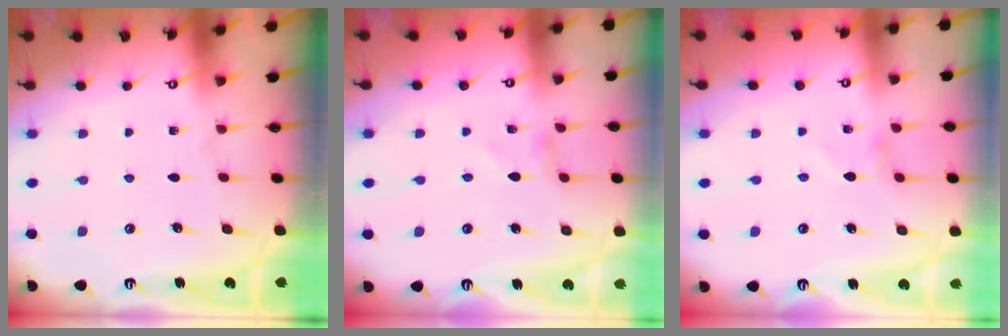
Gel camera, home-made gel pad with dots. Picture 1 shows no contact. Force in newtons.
{"total": 0.0}
{"total": 0.6, "press": 0.6, "slide": 0.2}